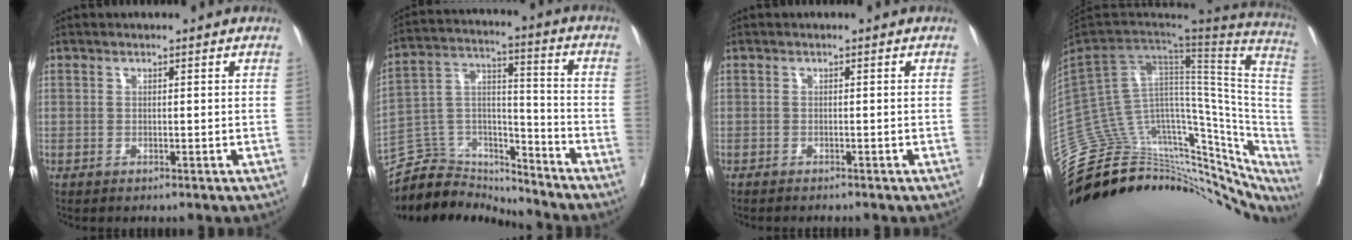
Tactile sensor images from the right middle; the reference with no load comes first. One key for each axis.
{"total": 12.9, "fx": -12.7, "fy": 2.7, "fz": -0.2, "tx": 0.006, "ty": 0.055, "tz": -0.230}
{"total": 1.0, "fx": -1.0, "fy": 0.0, "fz": 0.2, "tx": -0.008, "ty": -0.002, "tz": -0.016}
{"total": 35.5, "fx": -30.0, "fy": 11.9, "fz": 14.8, "tx": -0.129, "ty": 0.043, "tz": -0.386}